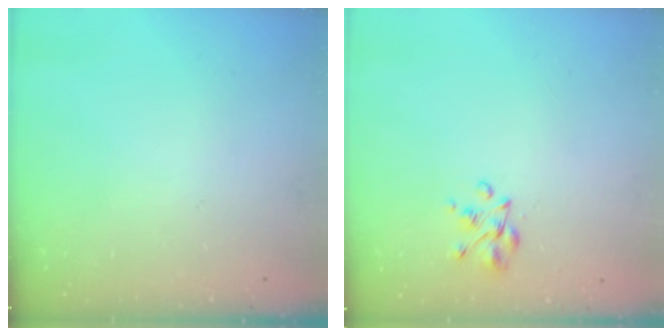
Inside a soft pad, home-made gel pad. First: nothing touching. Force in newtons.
{"total": 3.9, "press": 3.7, "slide": 1.3}